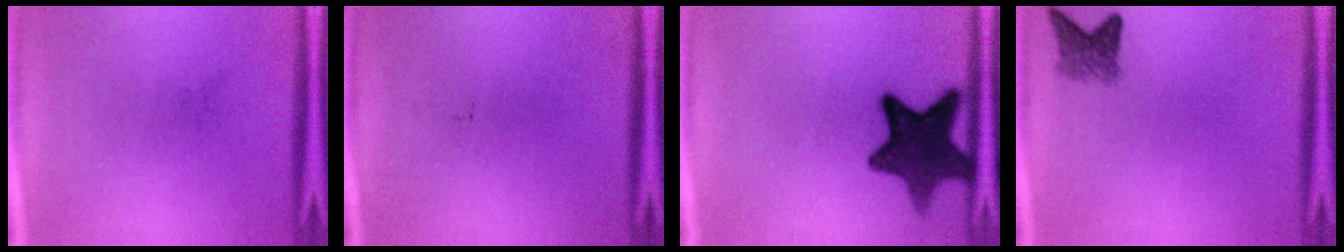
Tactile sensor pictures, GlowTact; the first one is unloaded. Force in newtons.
{"total": 0.0}
{"total": 13.2}
{"total": 2.8}